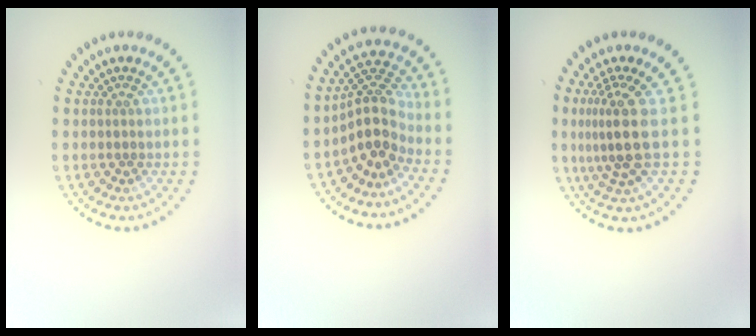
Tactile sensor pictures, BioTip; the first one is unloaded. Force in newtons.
{"total": 3.9, "press": 2.8, "slide": 2.7}
{"total": 3.6, "press": 2.6, "slide": 2.5}